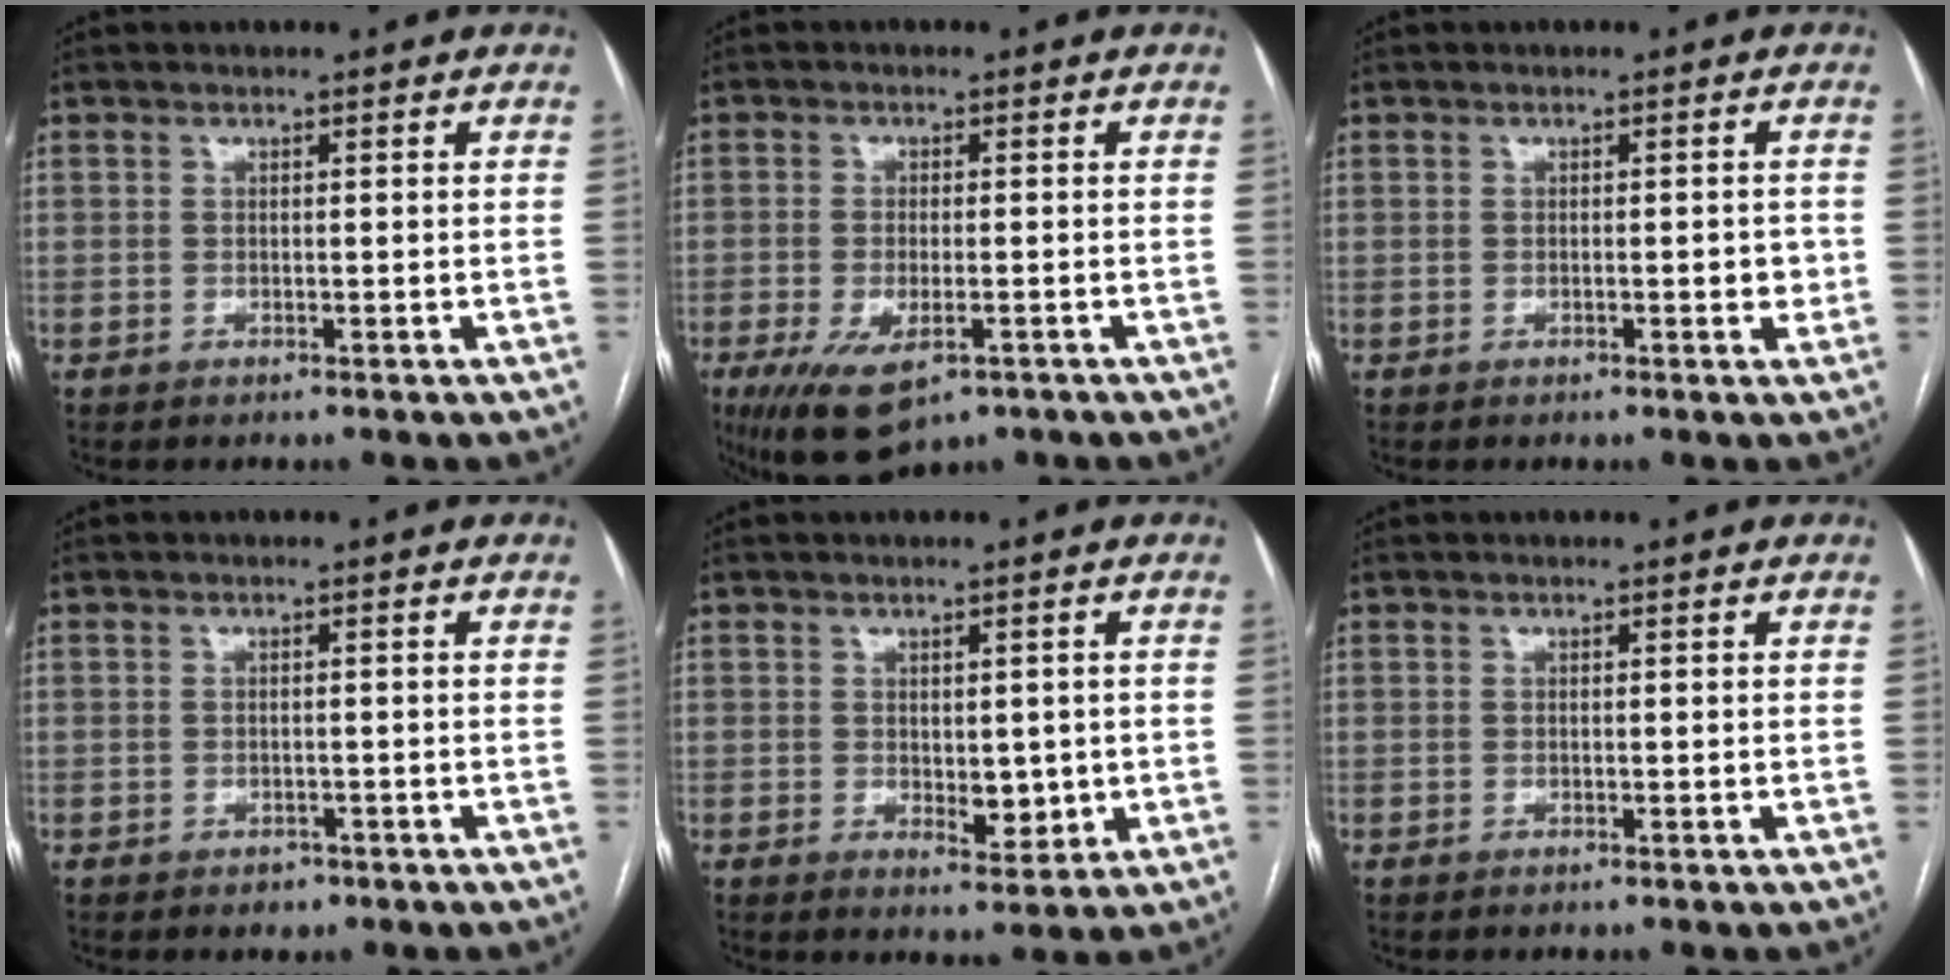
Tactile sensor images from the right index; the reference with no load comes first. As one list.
[{"total": 8.5, "force": [-4.4, 3.5, 6.4], "torque": [-0.110, -0.018, -0.065]}, {"total": 2.1, "force": [-0.2, 1.0, 1.8], "torque": [-0.022, 0.003, 0.002]}, {"total": 1.5, "force": [-0.8, 1.2, 0.4], "torque": [-0.004, 0.003, -0.006]}, {"total": 4.3, "force": [-0.2, 2.3, 3.7], "torque": [-0.048, -0.004, 0.008]}, {"total": 0.0}]